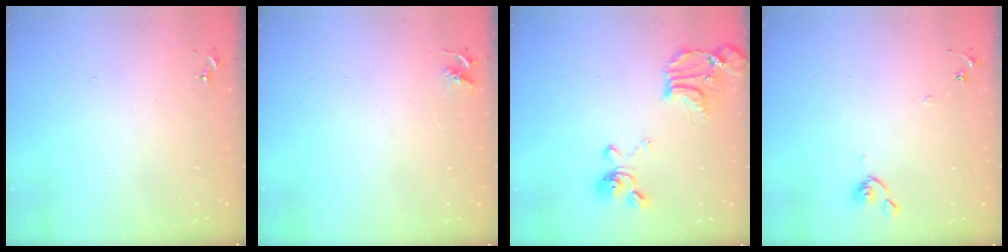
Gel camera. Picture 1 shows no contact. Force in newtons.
{"total": 4.4, "press": 4.4, "slide": 0.5}
{"total": 17.4, "press": 17.3, "slide": 1.5}
{"total": 6.9, "press": 6.9, "slide": 0.6}